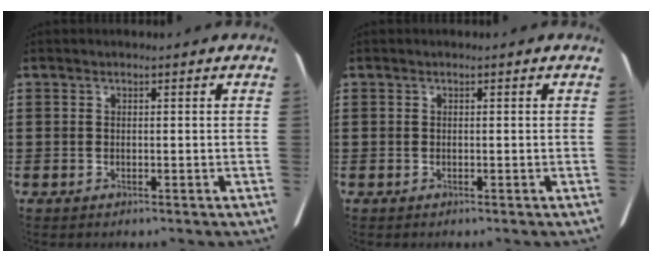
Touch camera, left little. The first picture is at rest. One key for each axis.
{"total": 0.0}